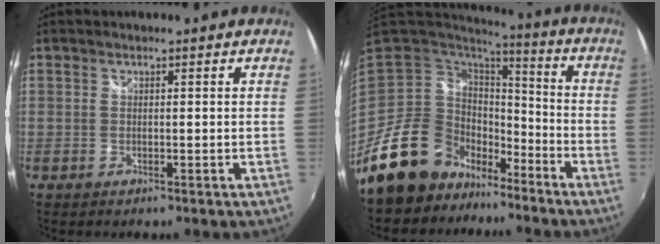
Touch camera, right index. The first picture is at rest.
{"total": 18.2, "force": [-12.5, 12.0, 5.6], "torque": [-0.154, 0.016, -0.198]}